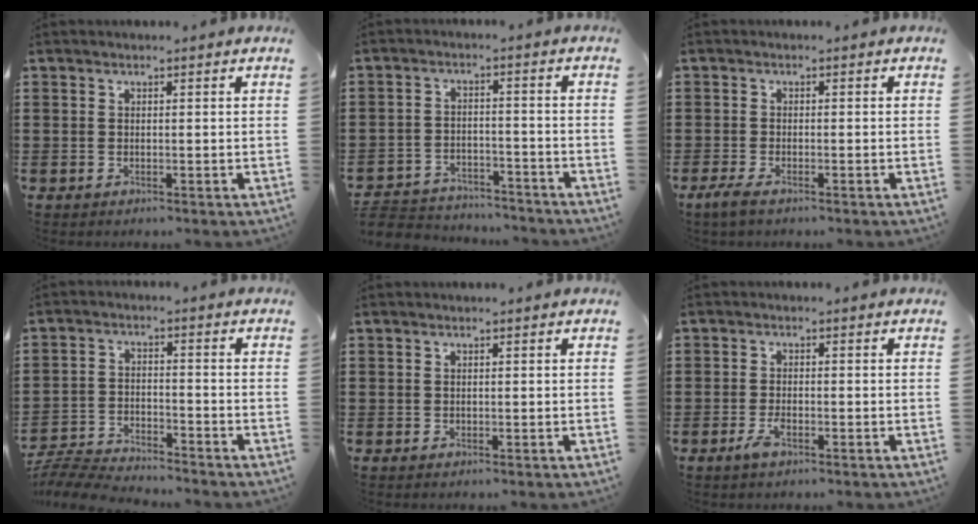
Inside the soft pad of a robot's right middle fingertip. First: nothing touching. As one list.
[{"total": 4.1, "force": [-4.0, 0.9, 0.0], "torque": [-0.012, 0.005, -0.088]}, {"total": 1.7, "force": [-1.1, 0.4, 1.2], "torque": [-0.030, -0.001, -0.024]}, {"total": 5.6, "force": [-5.5, 0.5, 0.9], "torque": [-0.034, 0.003, -0.115]}, {"total": 0.0}, {"total": 2.7, "force": [-1.5, 0.9, 2.1], "torque": [-0.052, -0.004, -0.031]}]